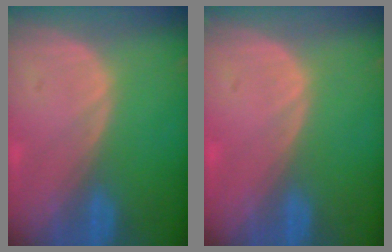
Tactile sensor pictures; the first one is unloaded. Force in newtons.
{"total": 0.5, "press": 0.1, "slide": 0.5}